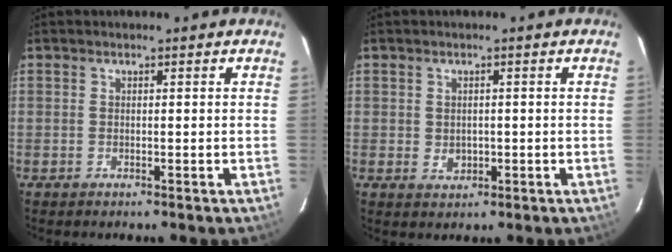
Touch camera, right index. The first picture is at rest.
{"total": 2.3, "force": [-0.2, 2.0, 1.0], "torque": [-0.016, 0.001, 0.002]}